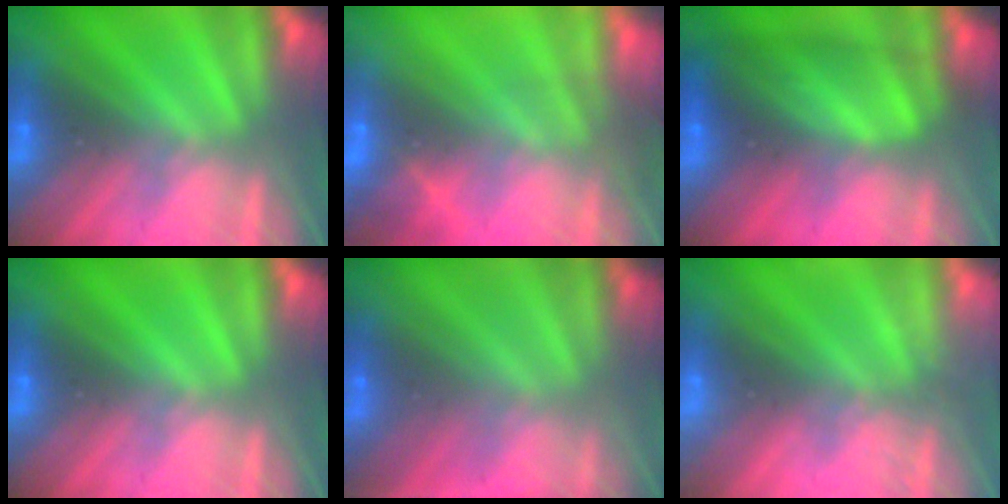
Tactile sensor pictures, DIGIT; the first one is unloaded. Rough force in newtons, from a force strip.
{"total": 9.6}
{"total": 7.6}
{"total": 0.0}
{"total": 1.6}
{"total": 2.7}